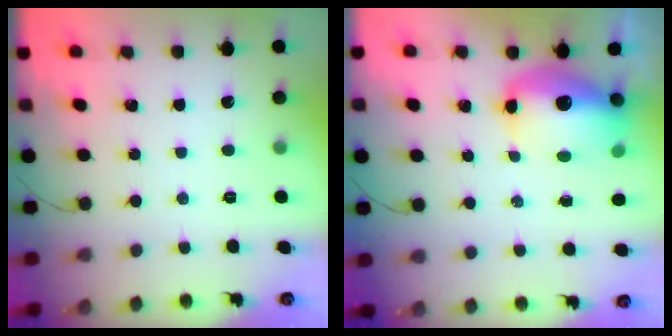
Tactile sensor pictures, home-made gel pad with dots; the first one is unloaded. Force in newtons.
{"total": 13.5, "press": 13.2, "slide": 3.1}